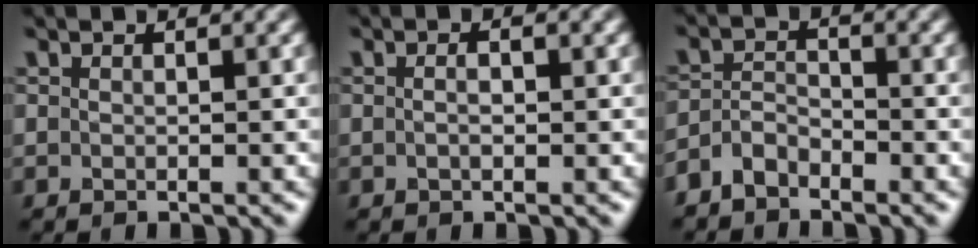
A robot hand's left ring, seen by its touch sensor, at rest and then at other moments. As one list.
[{"total": 1.7, "force": [0.3, 0.7, 1.5], "torque": [-0.019, -0.009, -0.007]}, {"total": 2.5, "force": [-2.0, 1.2, 0.9], "torque": [-0.020, 0.006, -0.047]}]